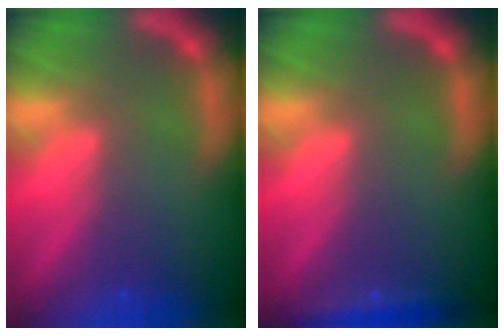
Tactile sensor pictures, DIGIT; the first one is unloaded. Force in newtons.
{"total": 1.9}